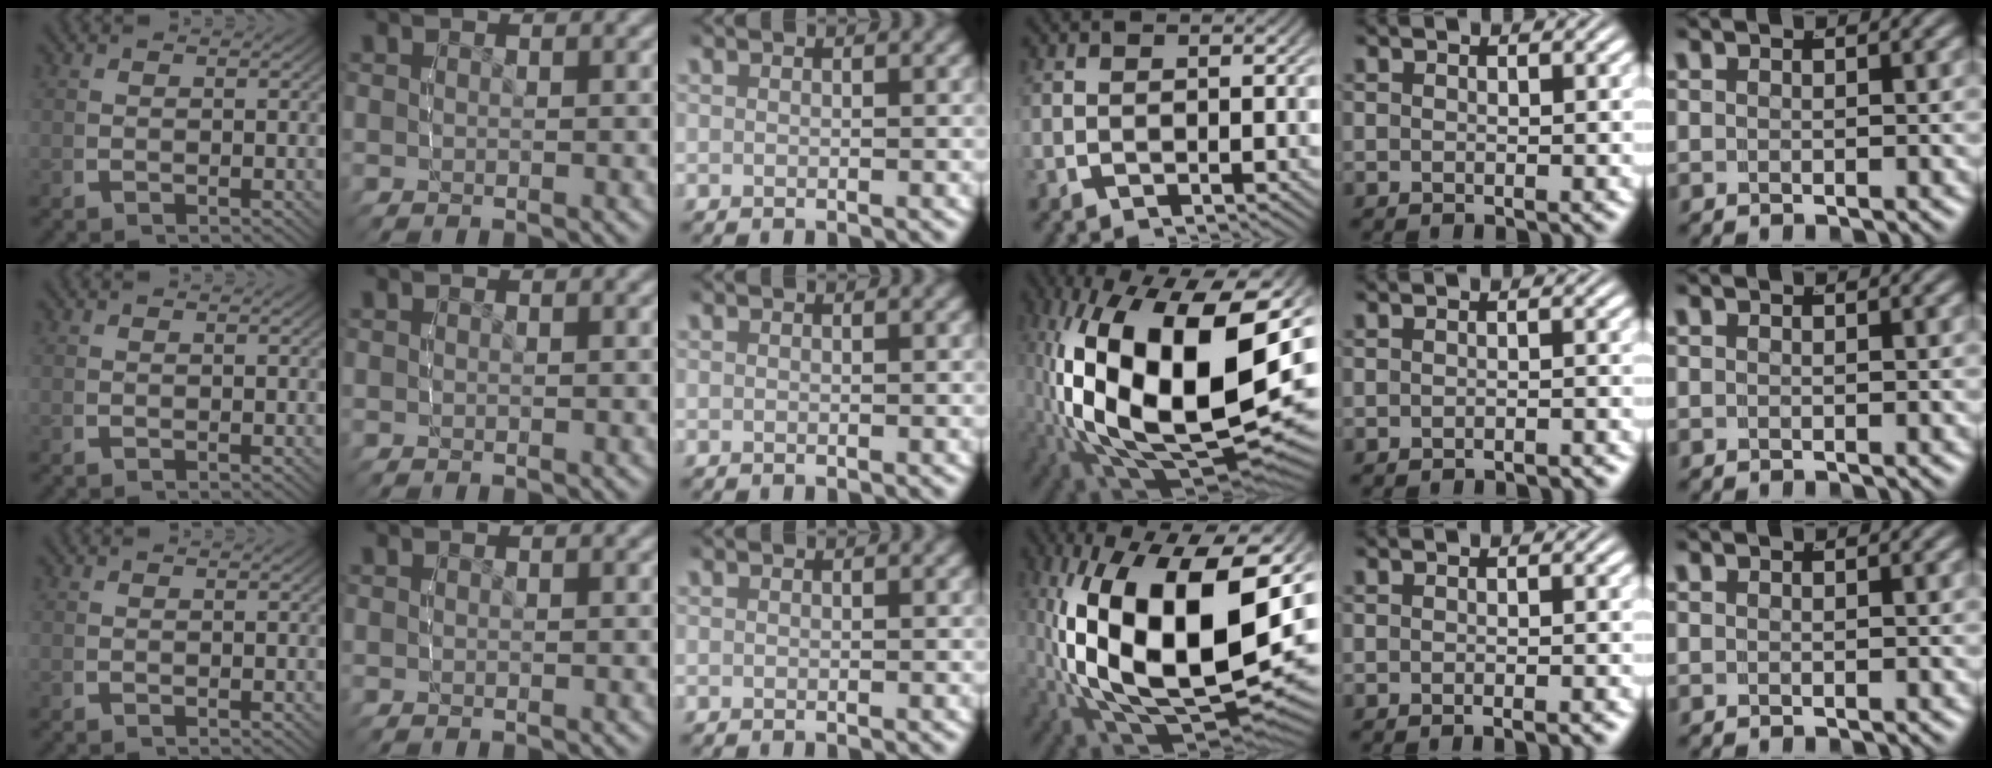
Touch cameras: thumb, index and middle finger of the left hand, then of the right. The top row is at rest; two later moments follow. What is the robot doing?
{"motion": "lift_and_place", "object": "tape"}